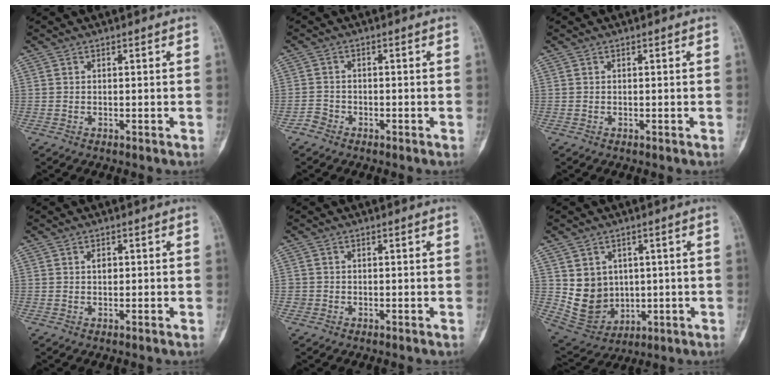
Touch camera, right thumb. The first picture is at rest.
{"total": 1.8, "force": [-1.4, 1.2, 0.1], "torque": [-0.001, 0.006, -0.032]}
{"total": 0.0}
{"total": 1.2, "force": [0.1, 0.7, 0.9], "torque": [-0.010, 0.003, -0.002]}
{"total": 0.9, "force": [-0.4, 0.8, -0.1], "torque": [0.002, 0.006, -0.010]}
{"total": 10.1, "force": [1.2, 8.9, 4.7], "torque": [-0.047, -0.009, 0.052]}